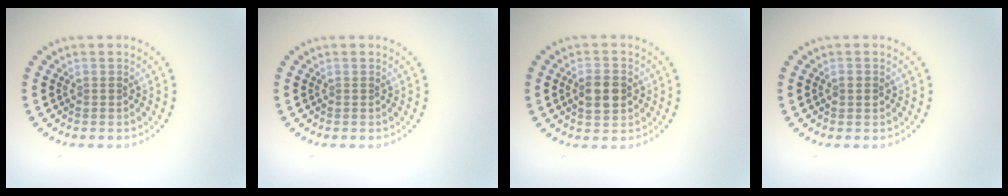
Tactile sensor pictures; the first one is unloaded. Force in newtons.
{"total": 0.0}
{"total": 3.4, "press": 3.4, "slide": 0.1}
{"total": 1.3, "press": 1.2, "slide": 0.1}